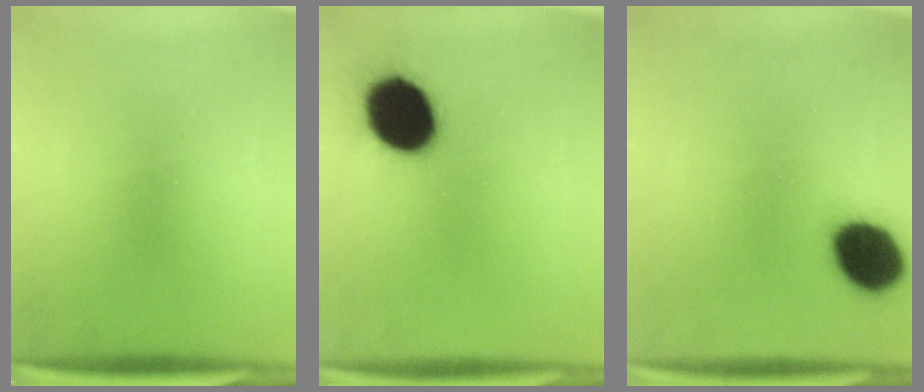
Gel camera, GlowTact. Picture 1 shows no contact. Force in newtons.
{"total": 17.6}
{"total": 12.4}